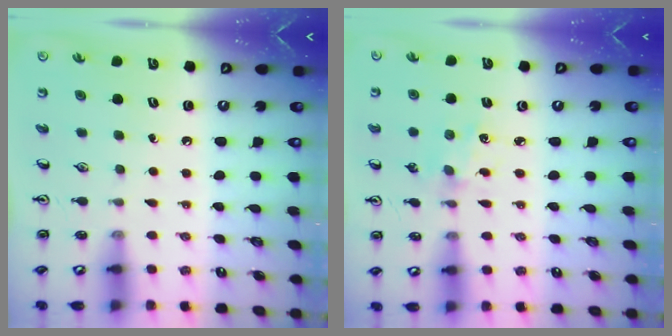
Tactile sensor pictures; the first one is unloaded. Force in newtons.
{"total": 2.7, "press": 2.7, "slide": 0.4}